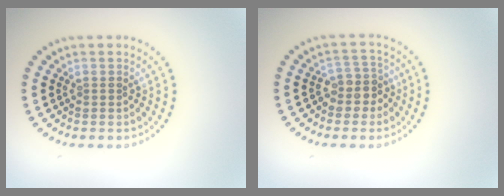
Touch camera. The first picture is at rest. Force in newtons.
{"total": 2.5, "press": 2.2, "slide": 1.2}